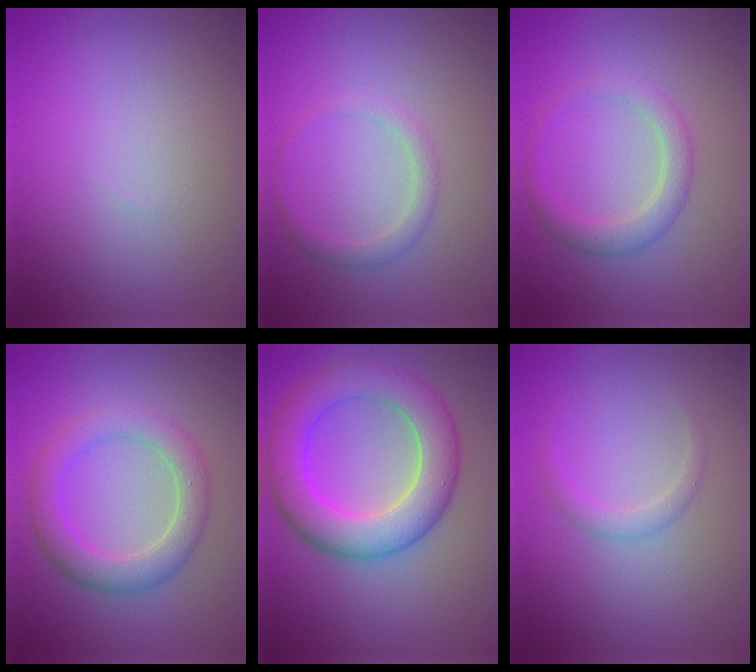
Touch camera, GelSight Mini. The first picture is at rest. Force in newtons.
{"total": 1.7, "press": 1.7, "slide": 0.1}
{"total": 2.7, "press": 2.7, "slide": 0.1}
{"total": 4.3, "press": 4.3, "slide": 0.2}
{"total": 7.7, "press": 7.7, "slide": 0.0}
{"total": 1.3, "press": 1.3, "slide": 0.0}